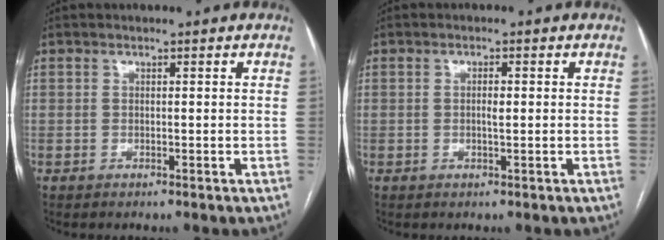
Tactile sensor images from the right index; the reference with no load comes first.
{"total": 1.7, "force": [0.1, 0.4, 1.7], "torque": [-0.032, 0.001, 0.003]}